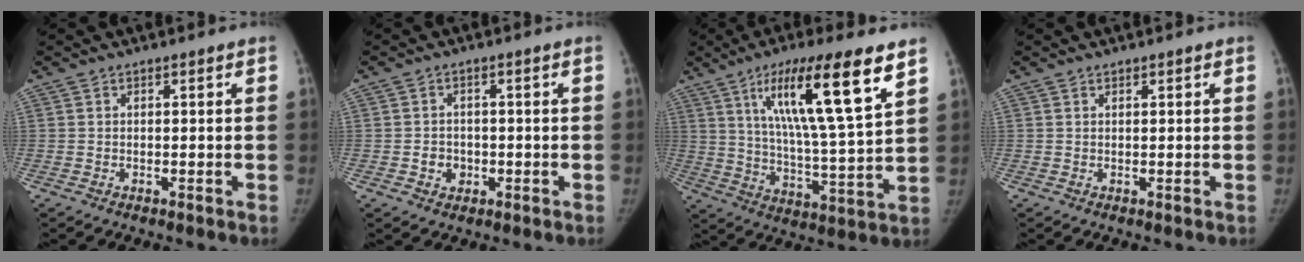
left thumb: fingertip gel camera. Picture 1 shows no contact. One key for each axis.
{"total": 3.0, "fx": -0.7, "fy": 2.7, "fz": 1.2, "tx": -0.004, "ty": 0.005, "tz": -0.007}
{"total": 19.5, "fx": 9.9, "fy": 2.8, "fz": 16.5, "tx": -0.264, "ty": -0.040, "tz": 0.170}
{"total": 0.5, "fx": 0.5, "fy": 0.1, "fz": 0.2, "tx": -0.005, "ty": -0.002, "tz": 0.009}